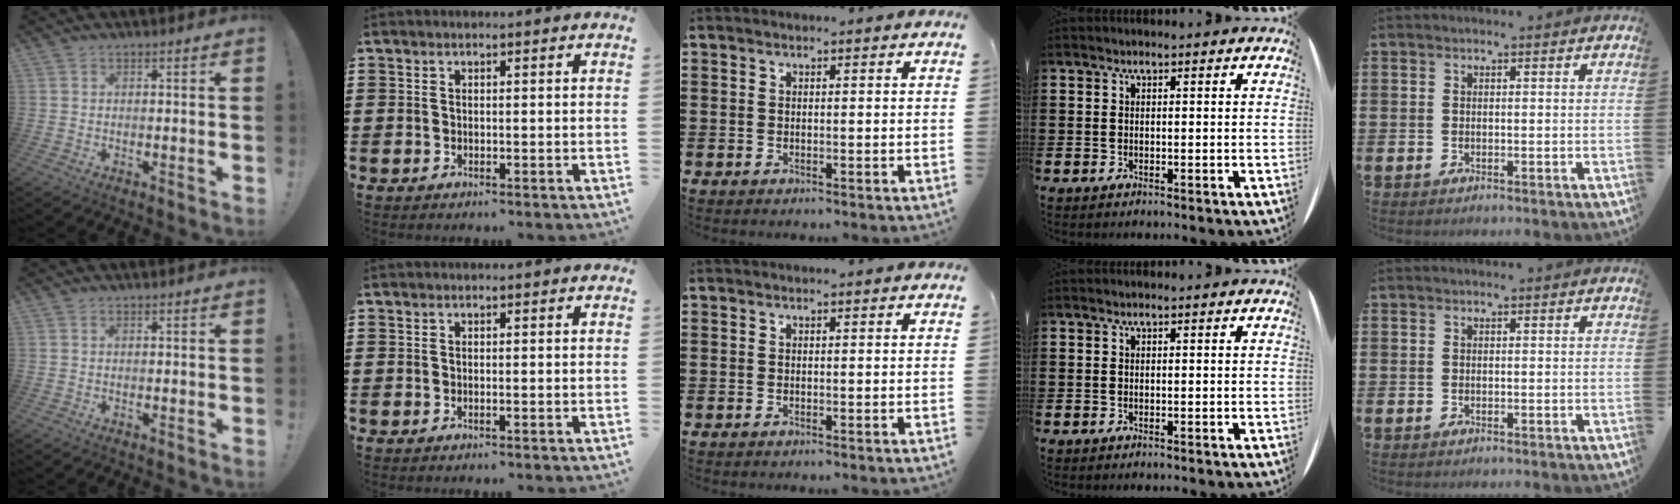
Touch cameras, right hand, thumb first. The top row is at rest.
{}